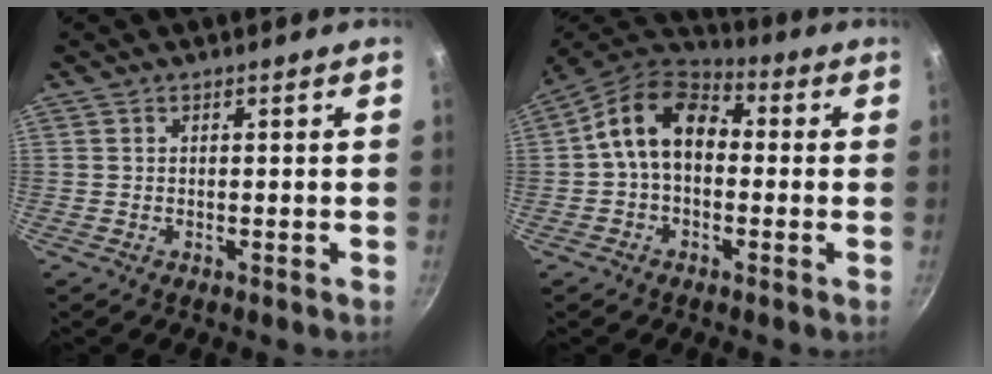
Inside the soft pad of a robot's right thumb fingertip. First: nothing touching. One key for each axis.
{"total": 12.2, "fx": 0.4, "fy": 8.5, "fz": 8.8, "tx": -0.122, "ty": 0.035, "tz": -0.014}